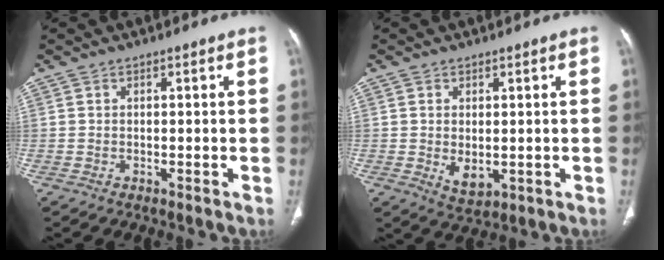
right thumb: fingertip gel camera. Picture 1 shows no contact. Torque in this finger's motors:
{"motor_torque": [-0.29, 0.38, 0.17, 0.45, 0.13]}